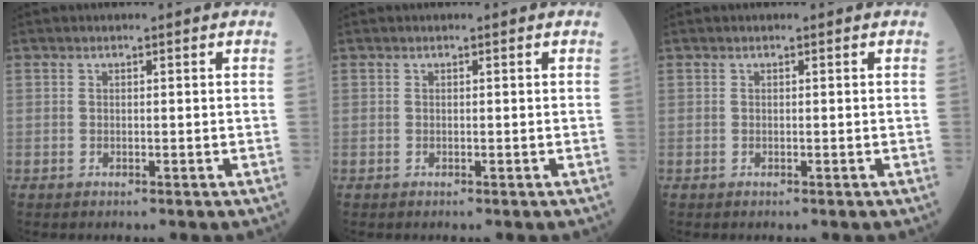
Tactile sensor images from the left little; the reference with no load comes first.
{"total": 0.0}
{"total": 0.0}